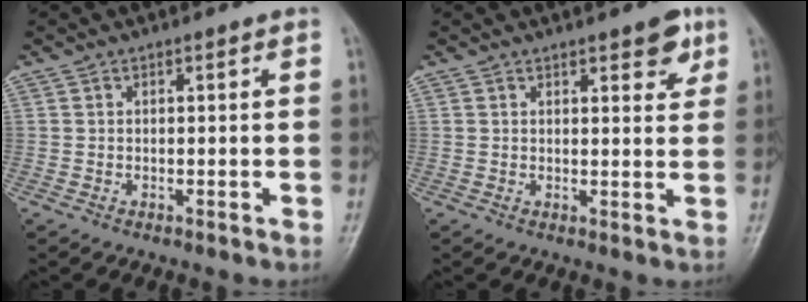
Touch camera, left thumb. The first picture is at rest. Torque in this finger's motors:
{"motor_torque": [-0.05, -0.06, -0.08, 0.25, 0.03]}